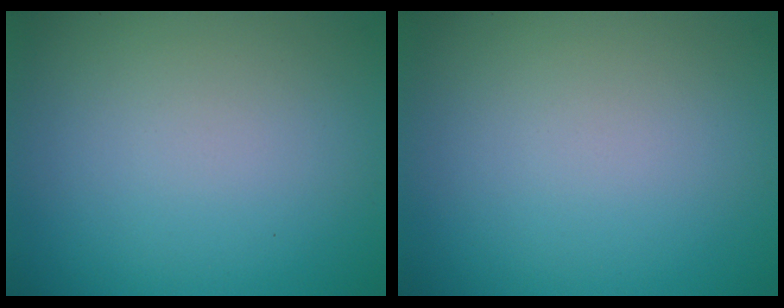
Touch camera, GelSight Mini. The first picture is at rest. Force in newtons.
{"total": 0.0}